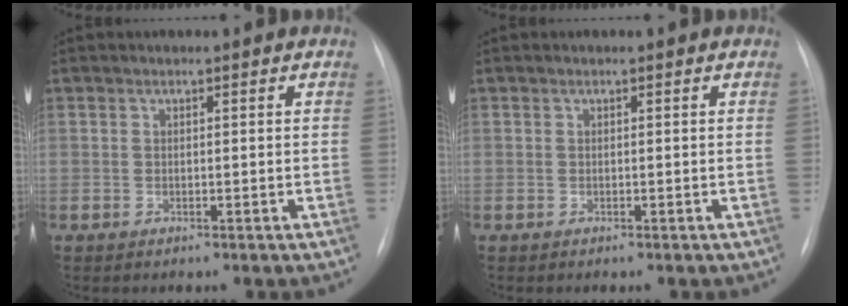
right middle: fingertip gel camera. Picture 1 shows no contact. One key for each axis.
{"total": 0.0}